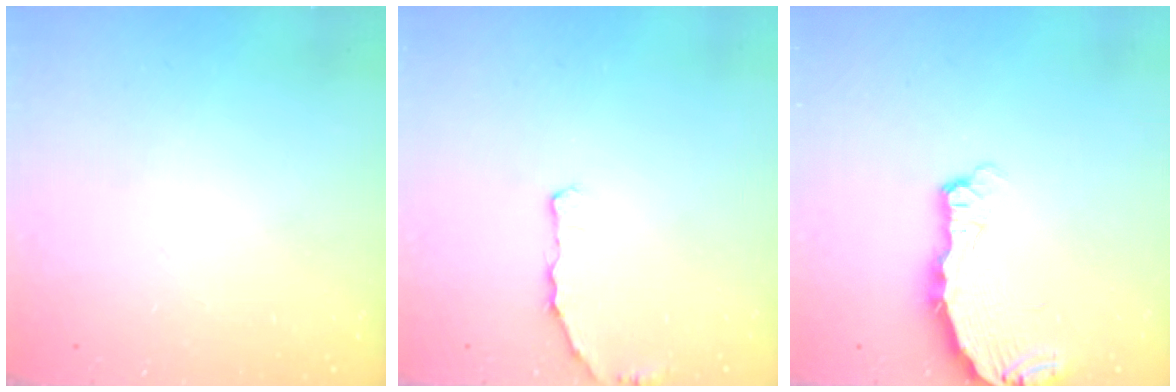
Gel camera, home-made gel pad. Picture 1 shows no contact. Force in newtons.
{"total": 5.0, "press": 3.9, "slide": 3.1}
{"total": 5.0, "press": 4.9, "slide": 0.6}